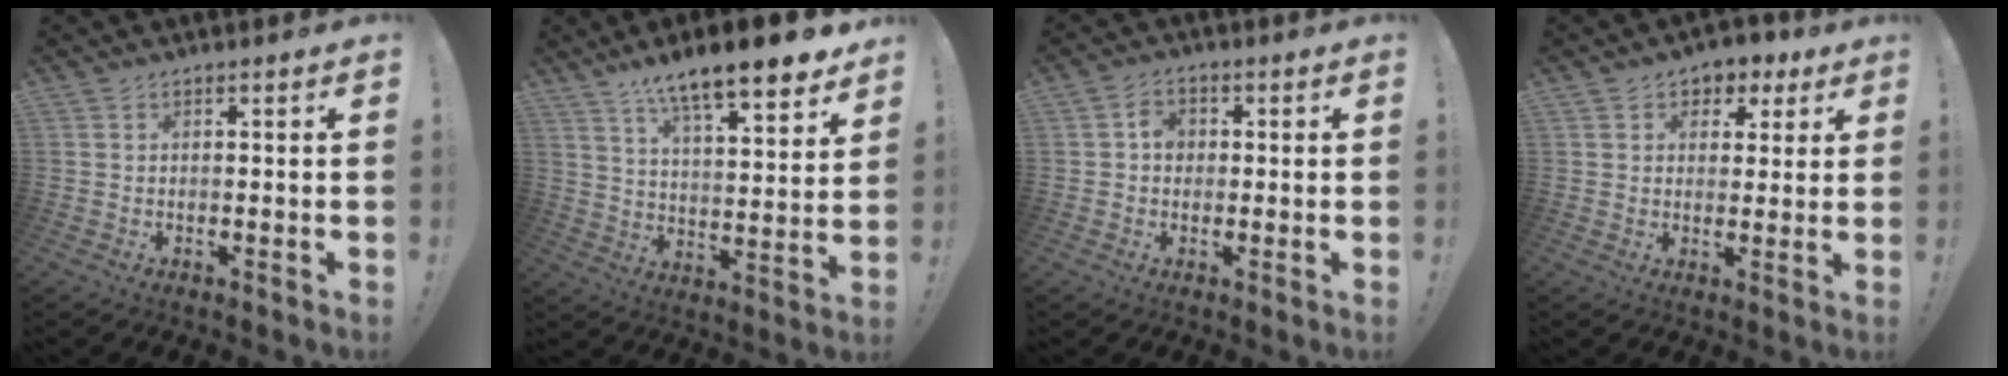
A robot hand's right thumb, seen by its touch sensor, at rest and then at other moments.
{"total": 13.5, "force": [10.3, 2.3, 8.4], "torque": [-0.143, -0.074, 0.168]}
{"total": 4.1, "force": [0.0, 3.4, 2.2], "torque": [-0.030, 0.004, -0.002]}
{"total": 5.1, "force": [2.2, 4.3, 1.4], "torque": [-0.005, -0.012, 0.039]}